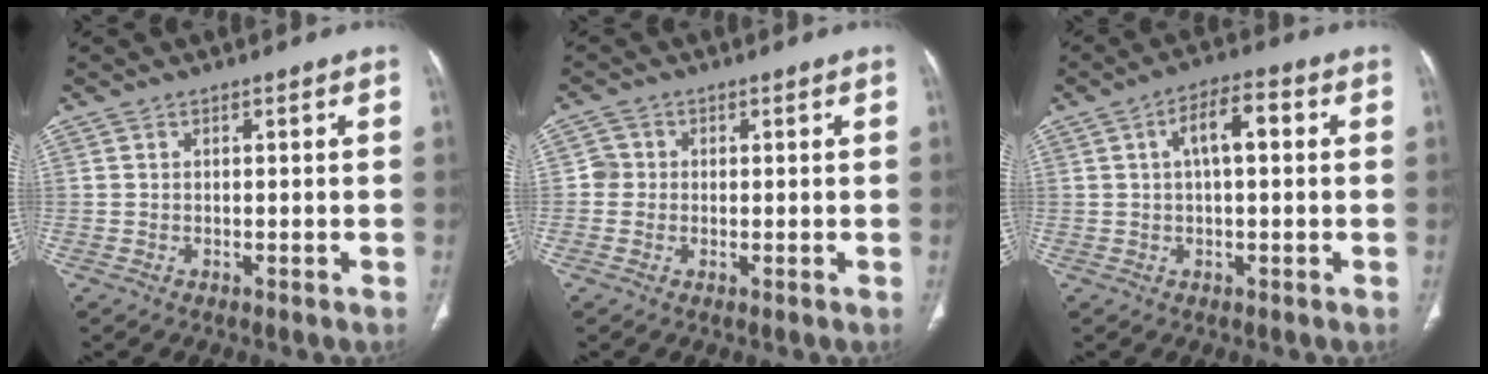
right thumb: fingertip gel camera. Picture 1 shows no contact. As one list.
[{"total": 2.3, "force": [-0.1, 2.3, 0.4], "torque": [0.010, 0.008, -0.007]}, {"total": 7.0, "force": [1.4, 3.0, 6.2], "torque": [-0.105, 0.022, 0.018]}]